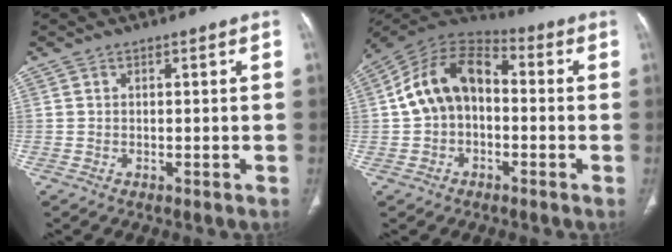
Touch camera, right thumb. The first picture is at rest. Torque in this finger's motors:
{"motor_torque": [0.03, 1.03, 0.40, 0.66, 0.43]}